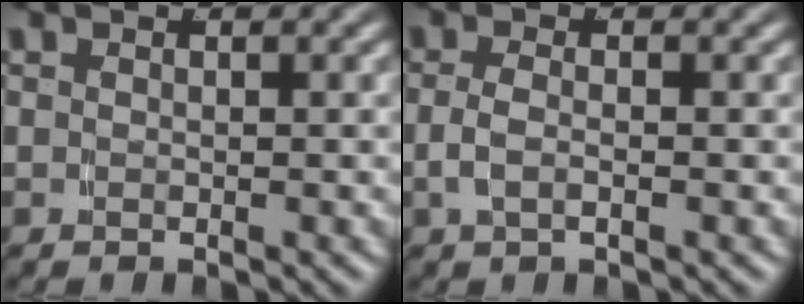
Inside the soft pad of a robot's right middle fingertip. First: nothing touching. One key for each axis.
{"total": 1.9, "fx": -0.6, "fy": 0.7, "fz": 1.6, "tx": -0.039, "ty": -0.004, "tz": -0.012}